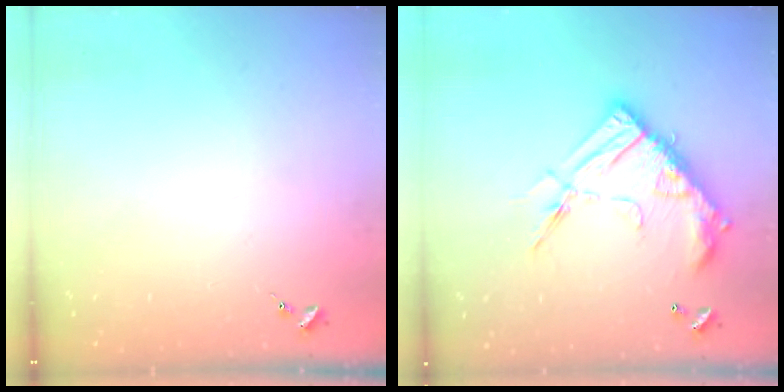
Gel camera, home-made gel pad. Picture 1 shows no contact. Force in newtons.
{"total": 18.6, "press": 18.5, "slide": 1.7}